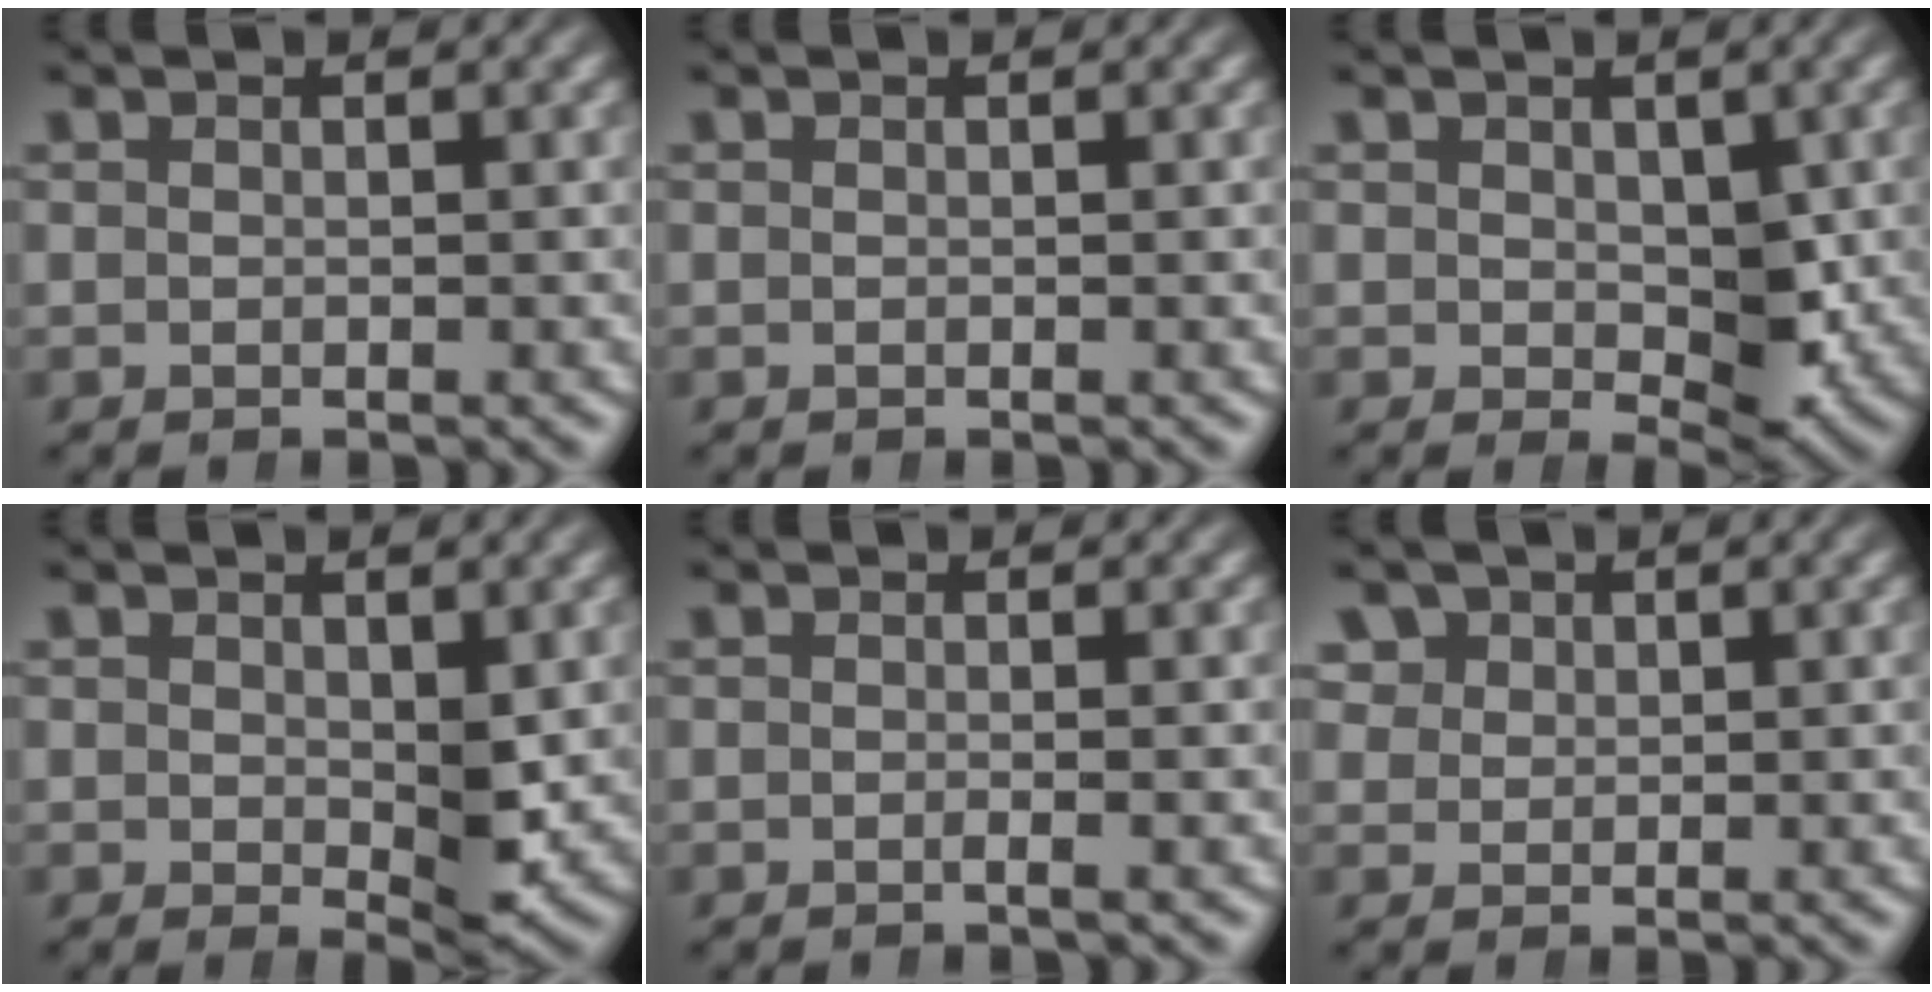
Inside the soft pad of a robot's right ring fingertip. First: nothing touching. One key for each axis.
{"total": 0.0}
{"total": 2.6, "fx": 0.3, "fy": 1.7, "fz": 1.9, "tx": -0.027, "ty": -0.022, "tz": 0.012}
{"total": 1.9, "fx": 0.4, "fy": 0.7, "fz": 1.7, "tx": -0.022, "ty": -0.017, "tz": 0.010}
{"total": 0.7, "fx": -0.5, "fy": 0.1, "fz": 0.5, "tx": -0.016, "ty": 0.000, "tz": -0.011}
{"total": 3.1, "fx": 1.7, "fy": 2.4, "fz": 1.1, "tx": -0.033, "ty": -0.002, "tz": 0.031}